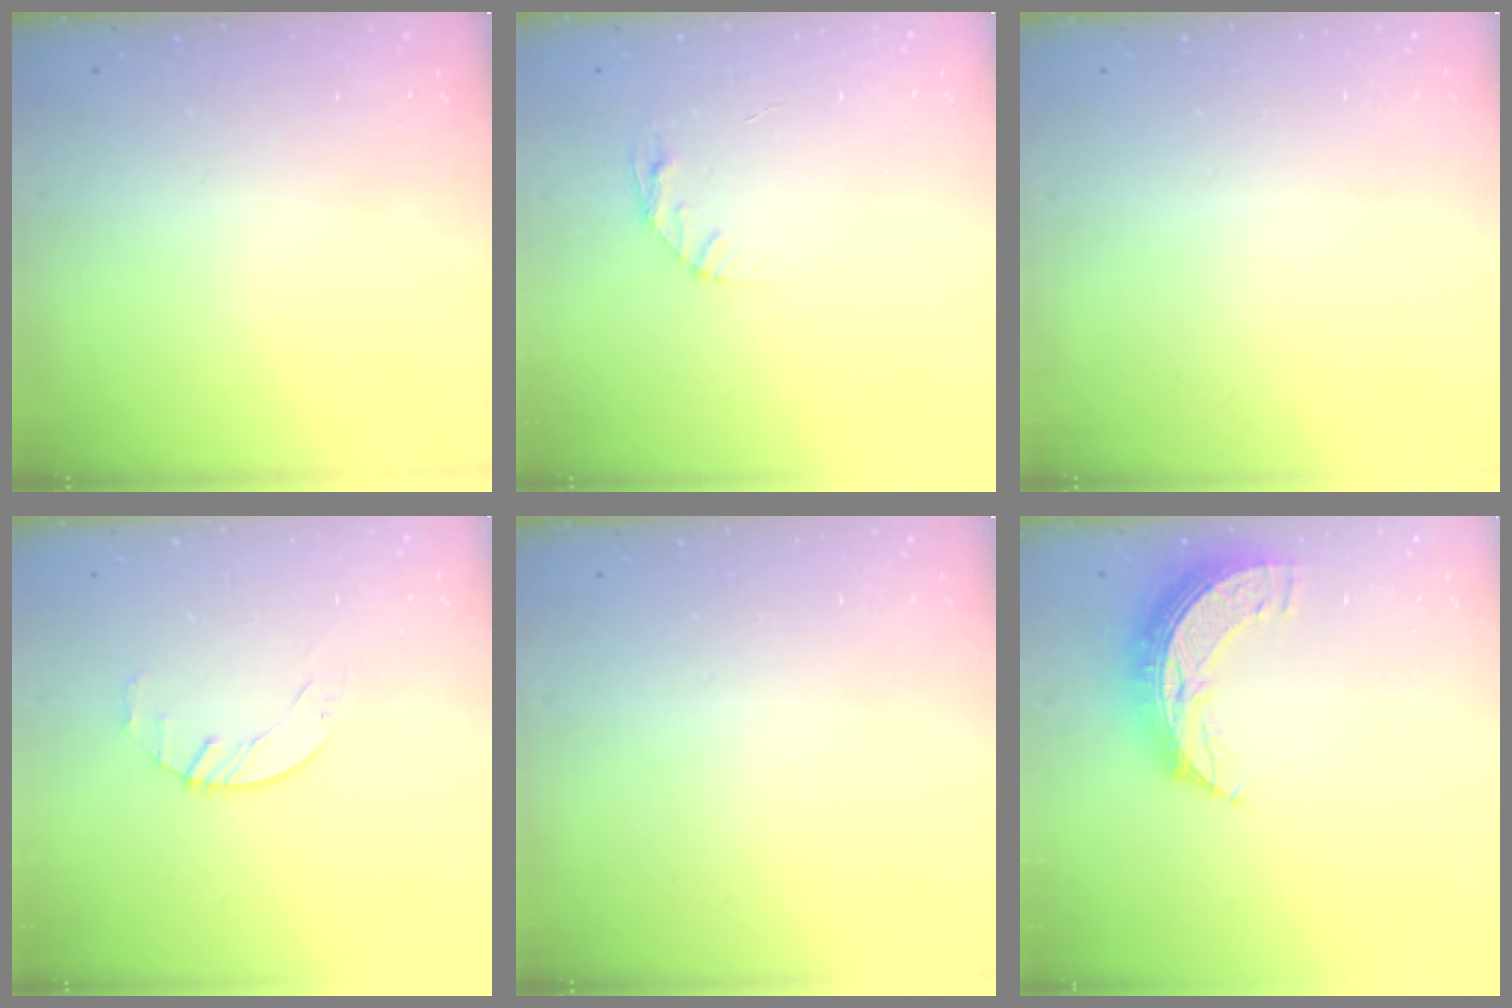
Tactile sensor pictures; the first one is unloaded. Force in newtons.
{"total": 5.3, "press": 5.3, "slide": 0.6}
{"total": 0.0}
{"total": 2.1, "press": 2.1, "slide": 0.3}
{"total": 0.0}
{"total": 10.6, "press": 10.6, "slide": 1.0}